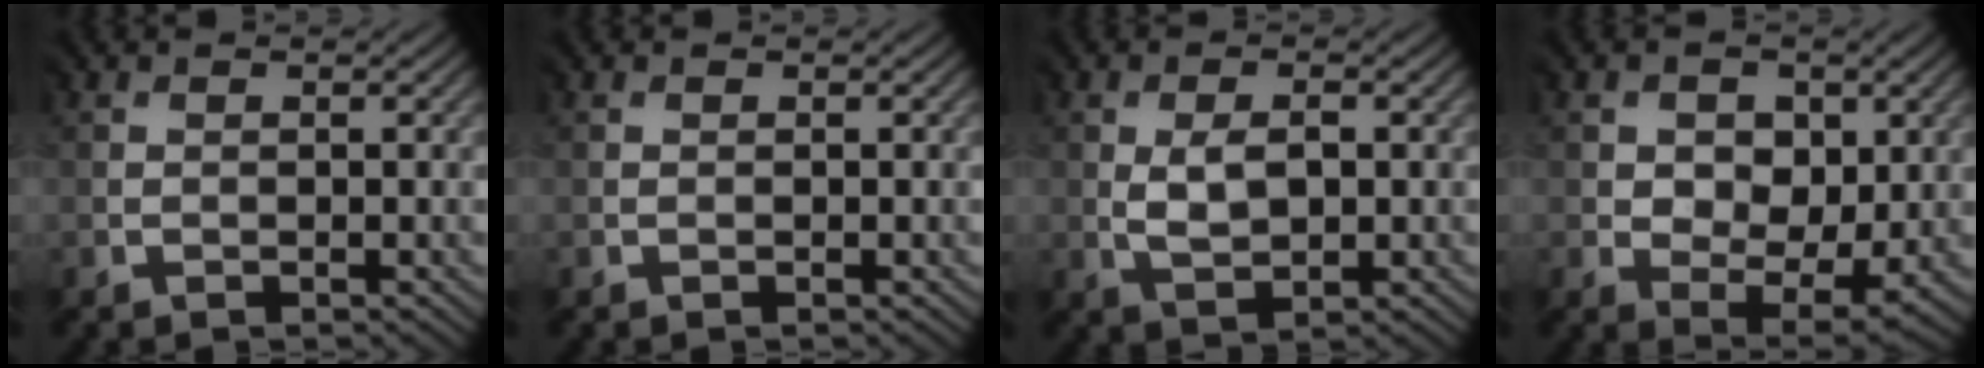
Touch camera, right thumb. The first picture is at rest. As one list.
[{"total": 0.0}, {"total": 2.9, "force": [0.4, 1.8, 2.2], "torque": [-0.045, -0.002, 0.012]}, {"total": 6.6, "force": [1.3, 5.0, 4.0], "torque": [-0.070, -0.011, 0.027]}]